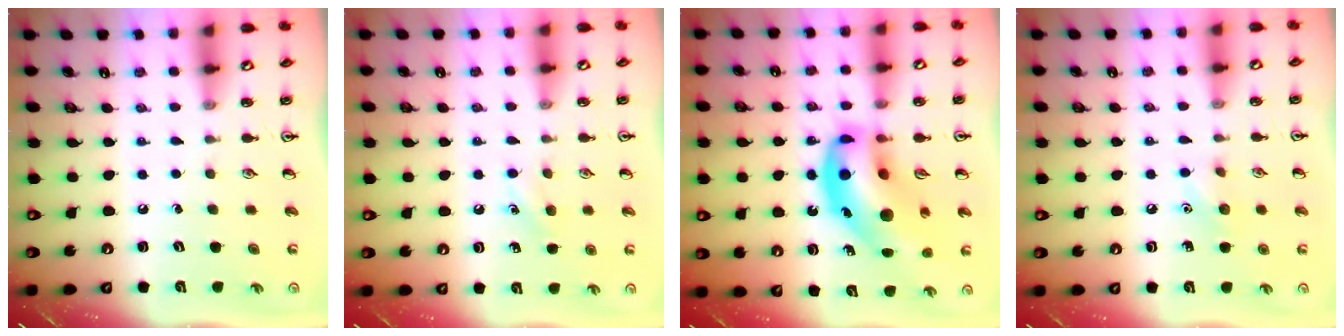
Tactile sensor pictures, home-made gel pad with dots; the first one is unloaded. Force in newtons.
{"total": 6.0, "press": 5.7, "slide": 2.0}
{"total": 19.7, "press": 19.0, "slide": 5.0}
{"total": 7.1, "press": 6.8, "slide": 1.8}